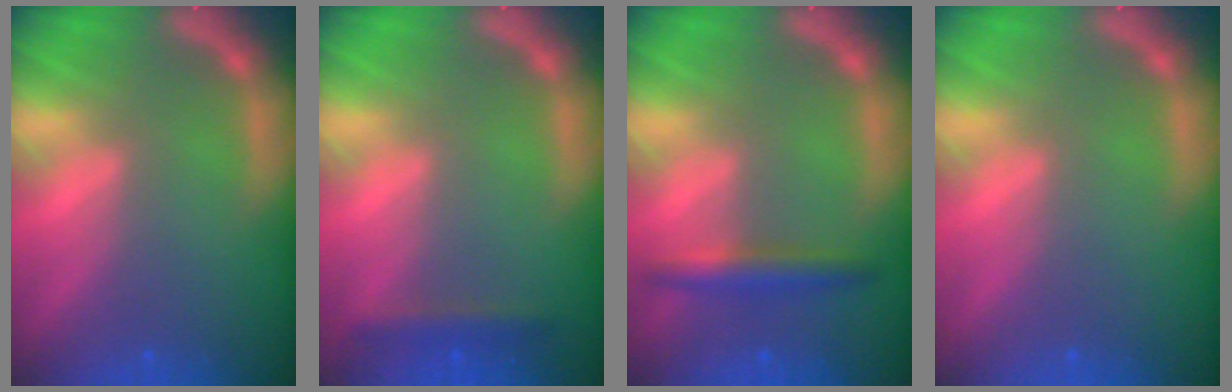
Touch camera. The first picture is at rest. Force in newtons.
{"total": 1.9}
{"total": 3.0}
{"total": 0.0}